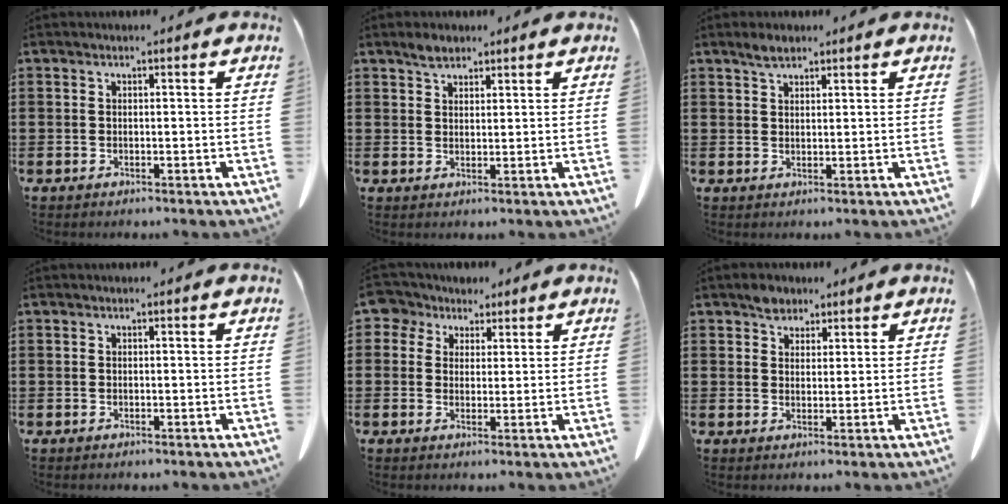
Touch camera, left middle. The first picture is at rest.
{"total": 2.5, "force": [2.0, 1.1, 0.9], "torque": [-0.014, 0.000, 0.037]}
{"total": 2.3, "force": [1.9, 0.8, 1.2], "torque": [-0.025, 0.004, 0.035]}
{"total": 0.0}
{"total": 4.7, "force": [2.9, 3.6, 0.8], "torque": [-0.033, 0.002, 0.049]}
{"total": 3.2, "force": [2.6, 1.9, 0.7], "torque": [-0.012, 0.003, 0.049]}